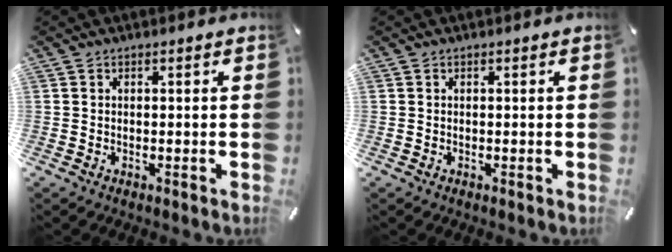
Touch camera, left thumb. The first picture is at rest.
{"total": 0.0}